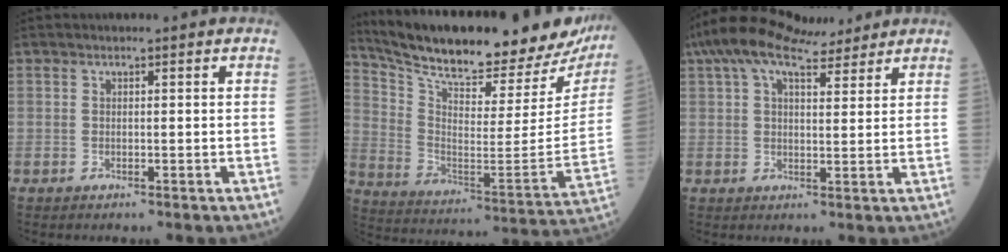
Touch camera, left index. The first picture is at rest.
{"total": 30.1, "force": [26.9, 5.9, 12.2], "torque": [-0.215, -0.072, 0.368]}
{"total": 11.7, "force": [9.4, 3.2, 6.2], "torque": [-0.118, 0.046, 0.155]}